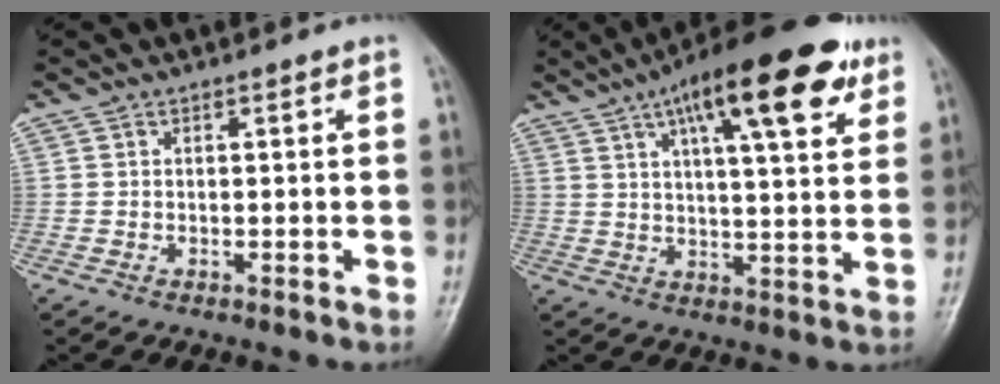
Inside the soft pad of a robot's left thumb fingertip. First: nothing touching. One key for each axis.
{"total": 18.6, "fx": 9.9, "fy": 5.6, "fz": 14.8, "tx": -0.204, "ty": -0.015, "tz": 0.145}